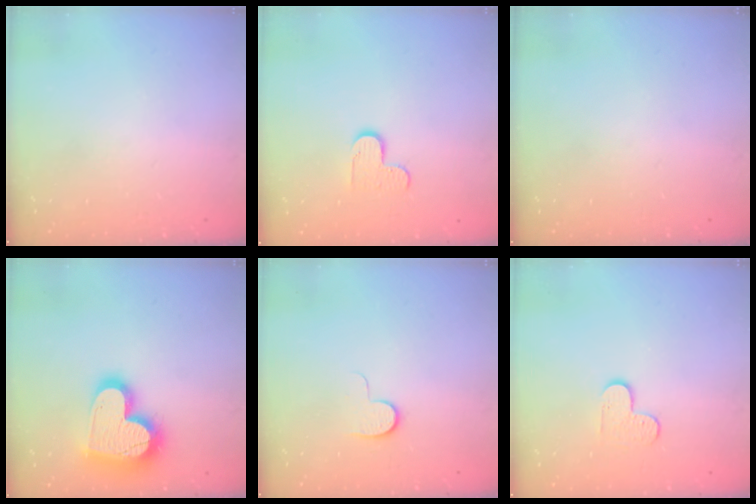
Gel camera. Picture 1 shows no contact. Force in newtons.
{"total": 5.7, "press": 5.7, "slide": 0.4}
{"total": 0.0}
{"total": 20.1, "press": 20.1, "slide": 1.7}
{"total": 5.3, "press": 5.3, "slide": 0.5}
{"total": 4.7, "press": 4.7, "slide": 0.5}